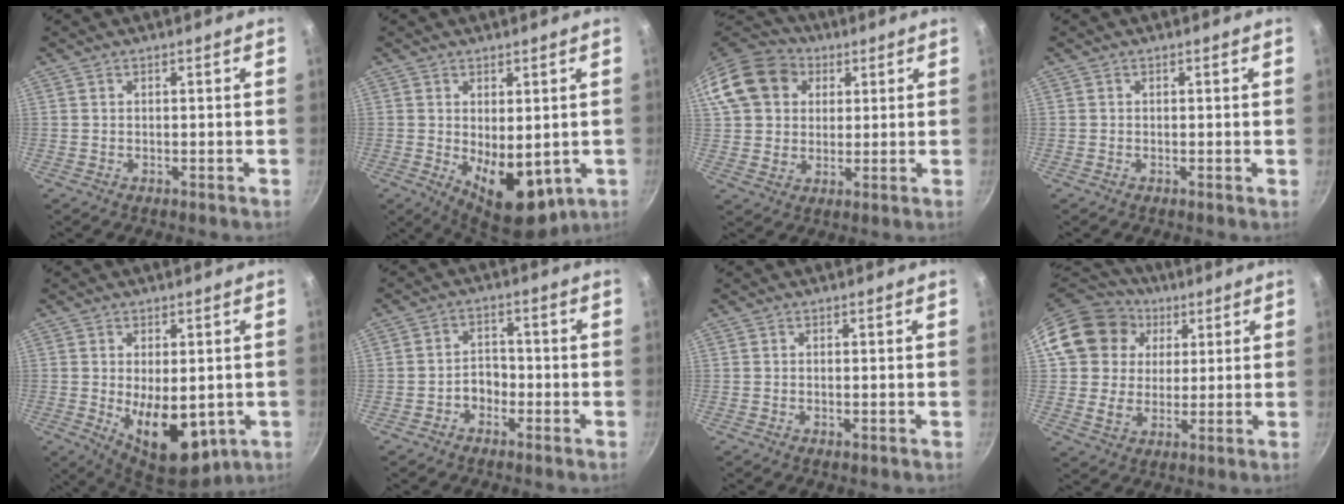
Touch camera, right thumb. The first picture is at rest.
{"total": 11.0, "force": [-0.9, 6.2, 9.1], "torque": [-0.109, -0.023, 0.005]}
{"total": 17.6, "force": [5.6, 14.2, 8.9], "torque": [-0.174, 0.026, 0.091]}
{"total": 0.0}
{"total": 13.7, "force": [-2.1, 7.5, 11.3], "torque": [-0.142, -0.017, -0.011]}
{"total": 4.0, "force": [-2.0, 3.0, 1.9], "torque": [-0.006, 0.027, -0.037]}
{"total": 0.7, "force": [-0.2, 0.2, 0.6], "torque": [-0.011, 0.000, -0.004]}
{"total": 16.6, "force": [5.2, 14.2, 6.7], "torque": [-0.109, 0.016, 0.087]}